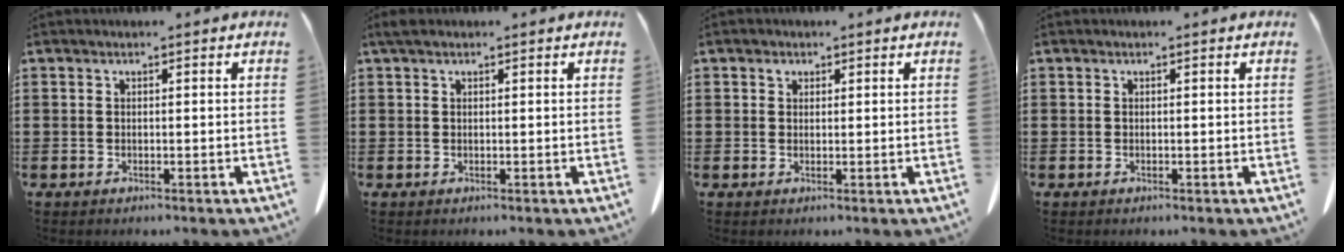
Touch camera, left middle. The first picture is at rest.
{"total": 1.1, "force": [0.5, 0.4, 0.9], "torque": [-0.020, 0.001, 0.009]}
{"total": 0.8, "force": [0.5, 0.6, 0.3], "torque": [-0.008, 0.001, 0.011]}
{"total": 0.0}